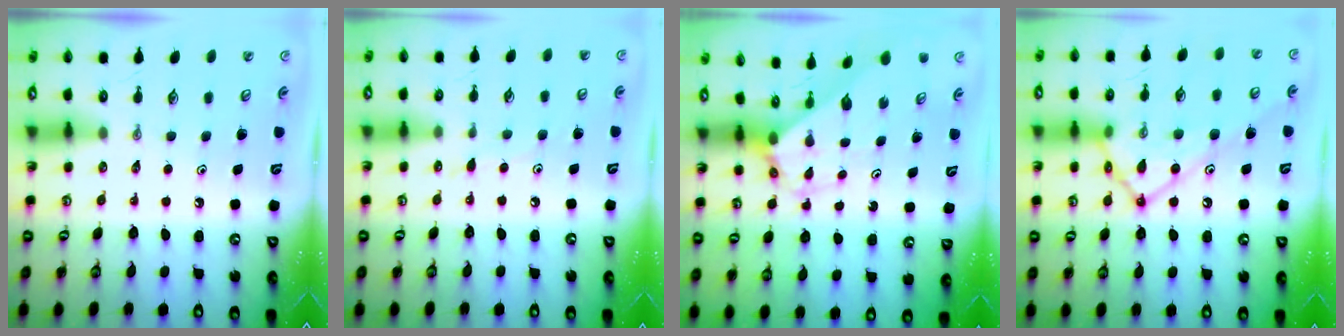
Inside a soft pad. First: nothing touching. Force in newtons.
{"total": 5.0, "press": 4.9, "slide": 0.6}
{"total": 2.7, "press": 2.7, "slide": 0.2}
{"total": 16.5, "press": 16.4, "slide": 2.0}